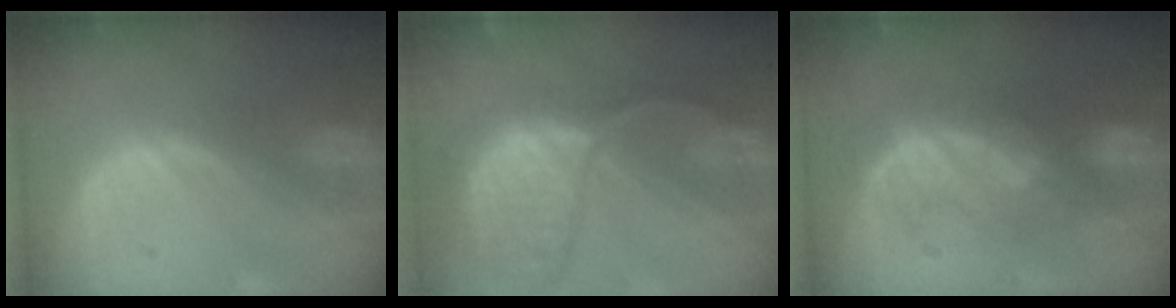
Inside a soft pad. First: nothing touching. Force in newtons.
{"total": 11.9, "press": 9.9, "slide": 6.7}
{"total": 8.1, "press": 7.9, "slide": 1.7}